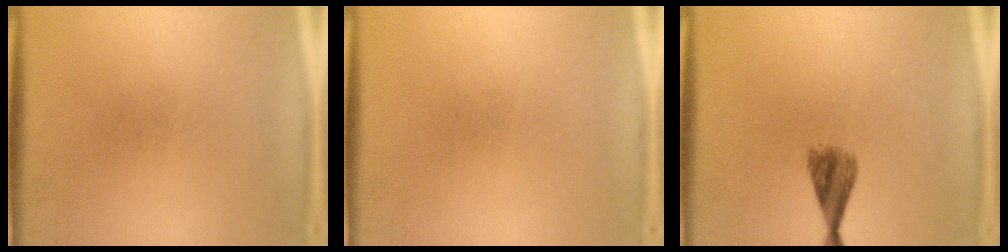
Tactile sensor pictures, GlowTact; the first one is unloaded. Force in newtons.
{"total": 0.0}
{"total": 3.5}